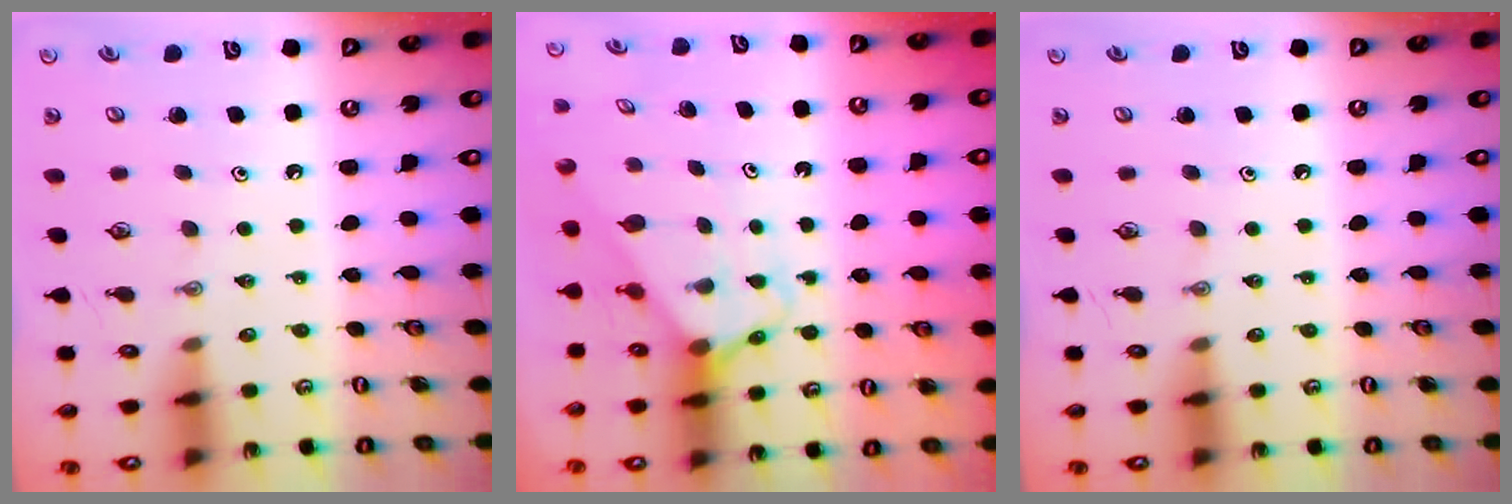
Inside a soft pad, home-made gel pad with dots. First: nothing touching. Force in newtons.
{"total": 2.8, "press": 2.8, "slide": 0.1}
{"total": 0.0}